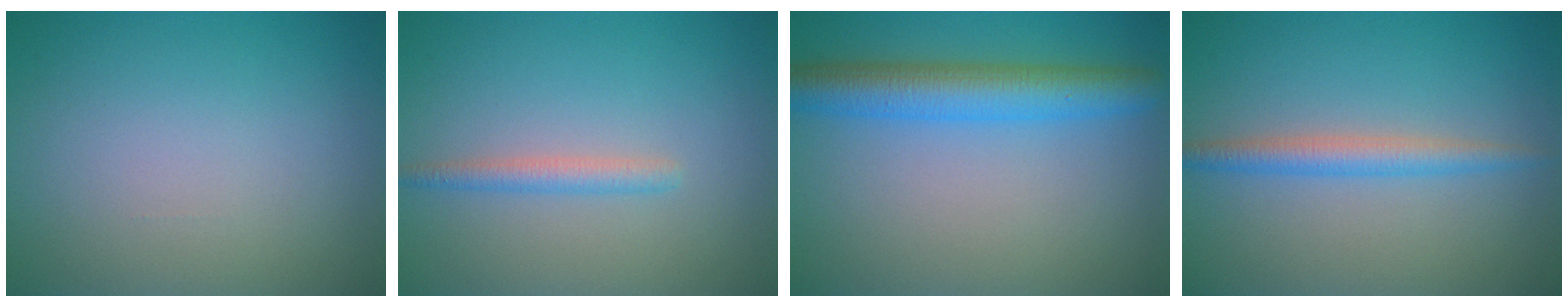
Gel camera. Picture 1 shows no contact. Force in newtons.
{"total": 1.6, "press": 1.6, "slide": 0.1}
{"total": 5.5, "press": 5.5, "slide": 0.2}
{"total": 2.5, "press": 2.5, "slide": 0.1}